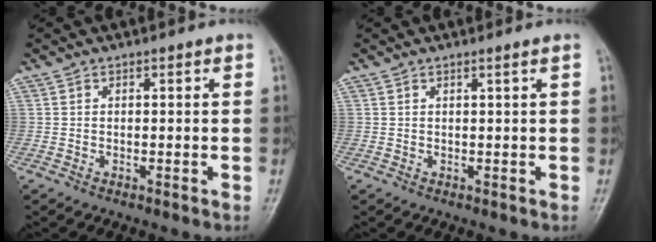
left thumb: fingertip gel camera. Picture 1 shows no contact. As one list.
[{"total": 0.8, "force": [0.3, -0.3, 0.6], "torque": [-0.019, -0.005, 0.009]}]